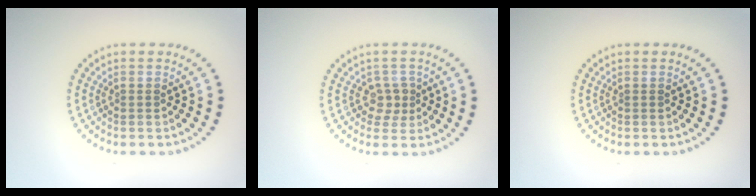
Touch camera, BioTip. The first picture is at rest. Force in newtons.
{"total": 1.8, "press": 1.5, "slide": 1.0}
{"total": 0.0}